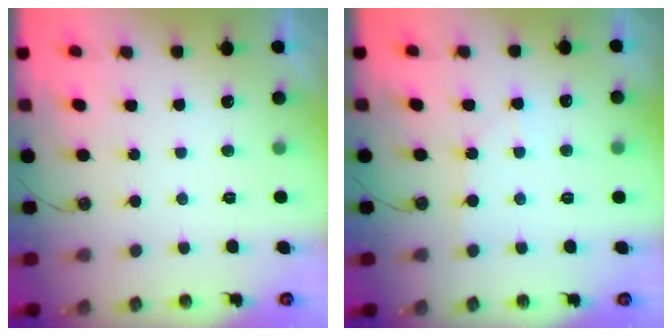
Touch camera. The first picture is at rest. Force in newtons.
{"total": 3.6, "press": 3.5, "slide": 0.5}